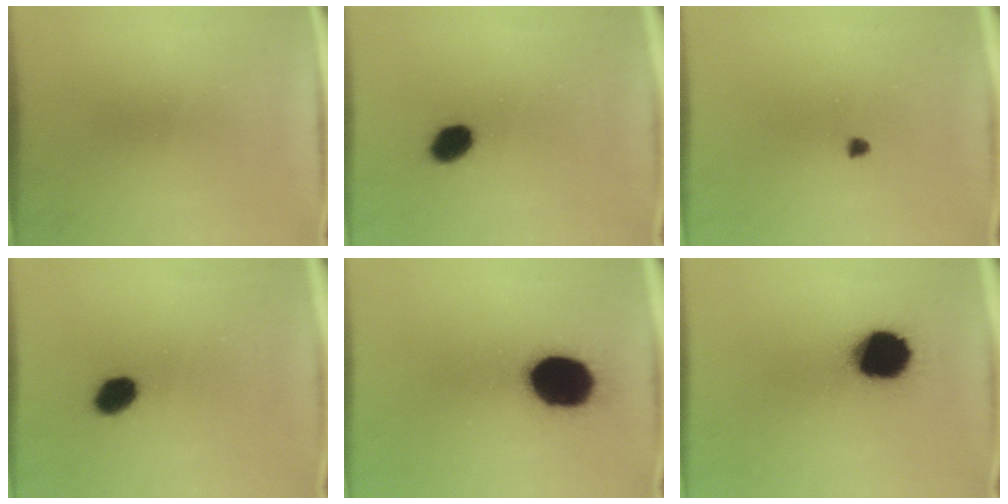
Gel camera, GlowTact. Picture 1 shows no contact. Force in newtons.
{"total": 5.1}
{"total": 1.0}
{"total": 5.1}
{"total": 19.1}
{"total": 16.7}